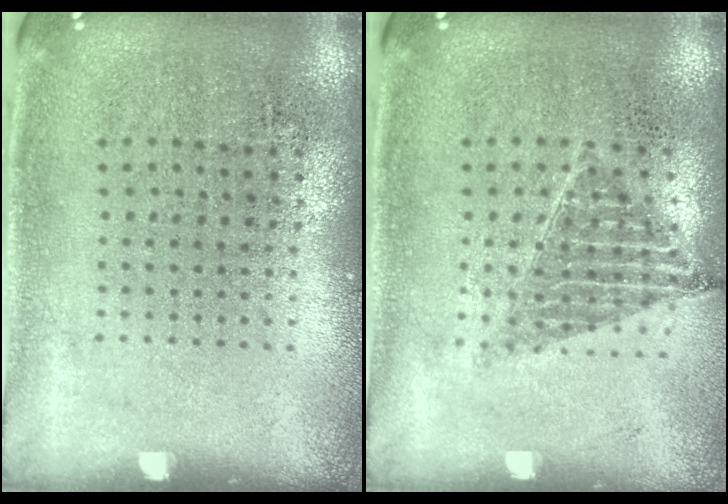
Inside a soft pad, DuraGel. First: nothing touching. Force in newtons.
{"total": 0.9, "press": 0.9, "slide": 0.2}